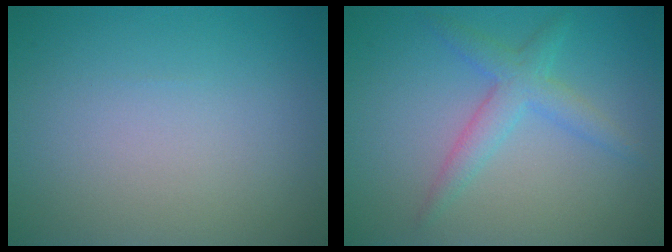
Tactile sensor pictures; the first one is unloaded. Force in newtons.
{"total": 2.9, "press": 2.9, "slide": 0.1}